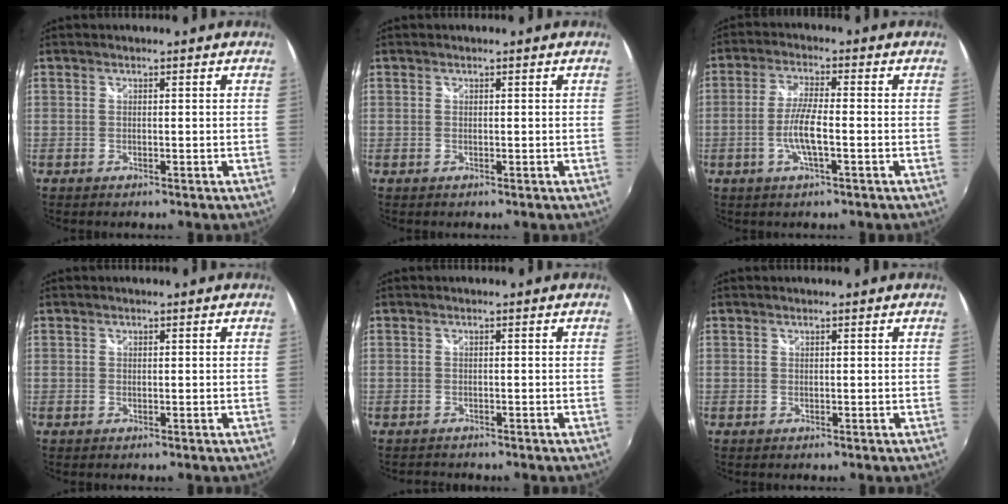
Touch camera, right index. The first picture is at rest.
{"total": 0.0}
{"total": 6.2, "force": [-1.8, 0.8, 5.8], "torque": [-0.119, -0.001, -0.036]}
{"total": 0.0}
{"total": 1.7, "force": [-1.6, 0.4, 0.1], "torque": [-0.006, -0.009, -0.024]}
{"total": 0.0}